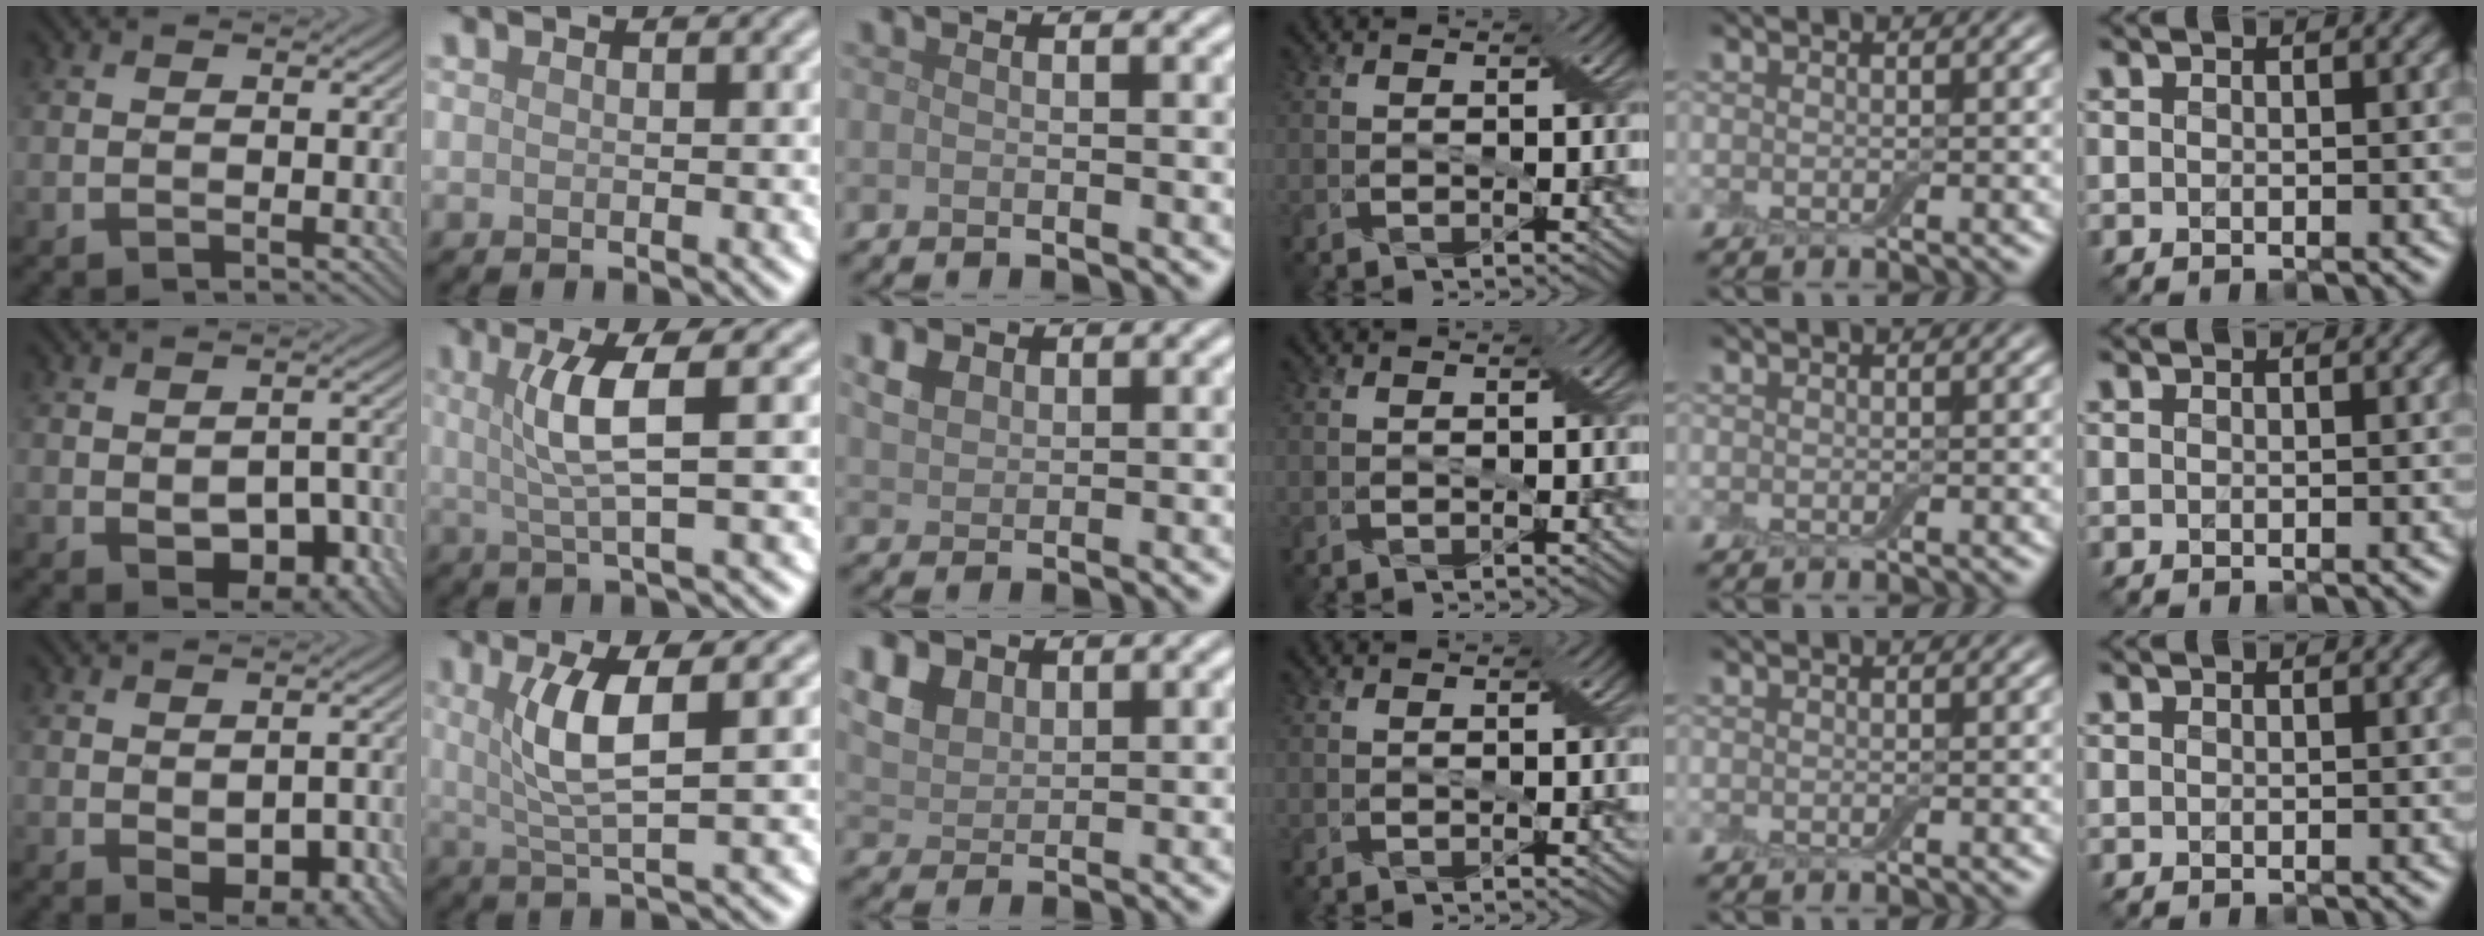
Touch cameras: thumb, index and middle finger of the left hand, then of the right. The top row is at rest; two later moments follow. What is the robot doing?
{"motion": "pour", "object": "bowl"}